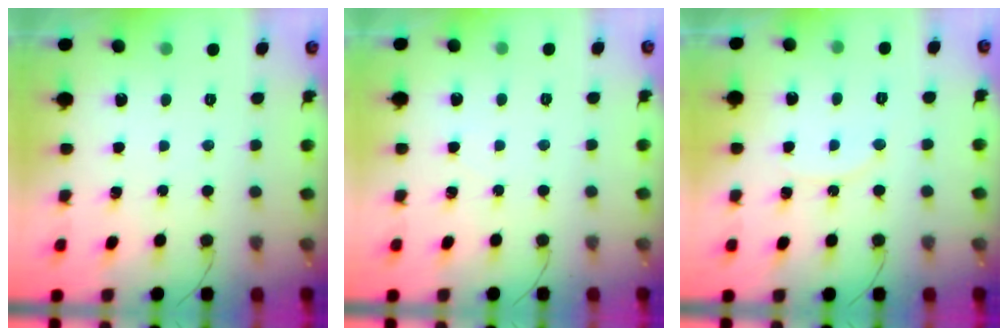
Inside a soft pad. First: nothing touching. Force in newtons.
{"total": 3.5, "press": 3.1, "slide": 1.6}
{"total": 6.1, "press": 6.1, "slide": 0.8}